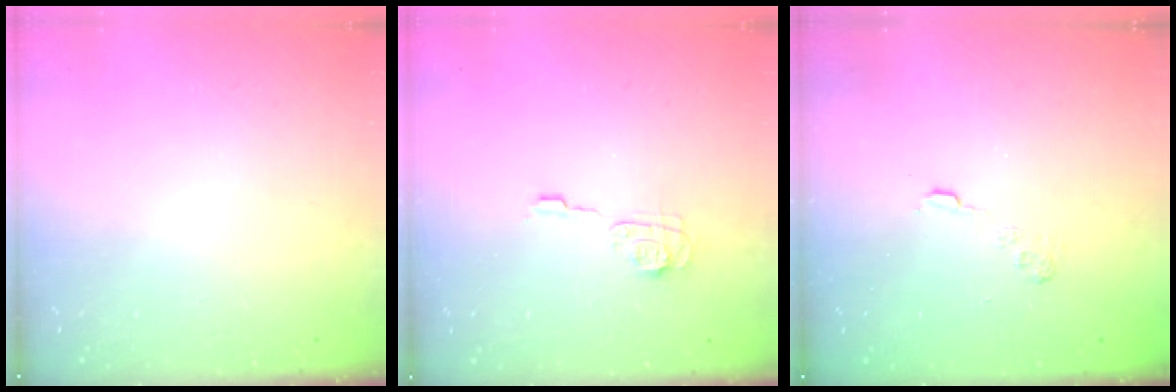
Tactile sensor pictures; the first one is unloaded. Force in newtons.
{"total": 6.6, "press": 6.6, "slide": 0.4}
{"total": 2.9, "press": 2.4, "slide": 1.5}